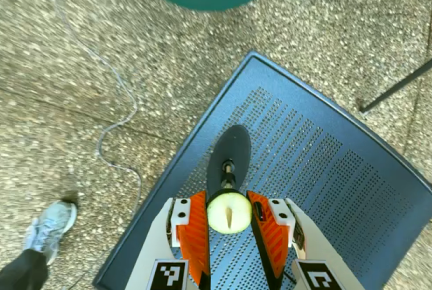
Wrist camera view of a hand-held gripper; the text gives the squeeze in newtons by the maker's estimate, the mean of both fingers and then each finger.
{"total": 10.4, "left": 10.3, "right": 10.4}